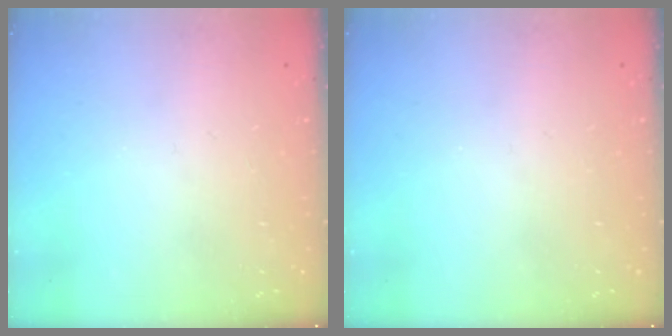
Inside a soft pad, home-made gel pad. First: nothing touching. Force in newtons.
{"total": 0.0}